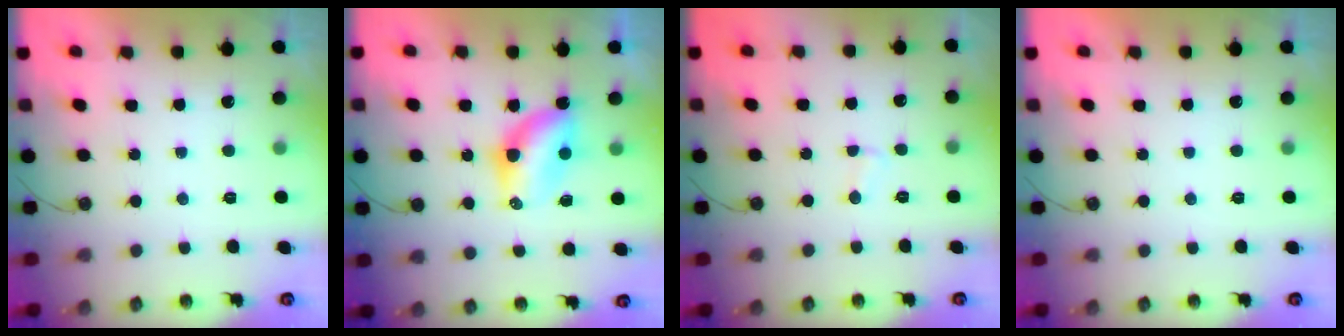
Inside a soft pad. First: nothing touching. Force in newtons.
{"total": 6.8, "press": 6.8, "slide": 0.1}
{"total": 2.3, "press": 2.3, "slide": 0.2}
{"total": 0.0}